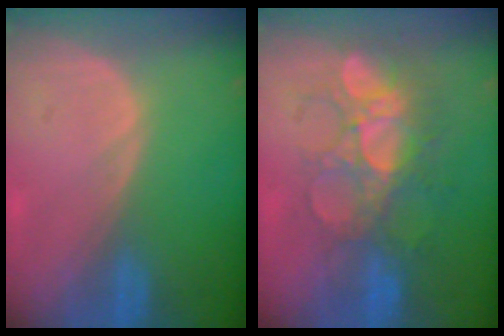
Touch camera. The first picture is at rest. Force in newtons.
{"total": 9.0, "press": 8.6, "slide": 2.6}